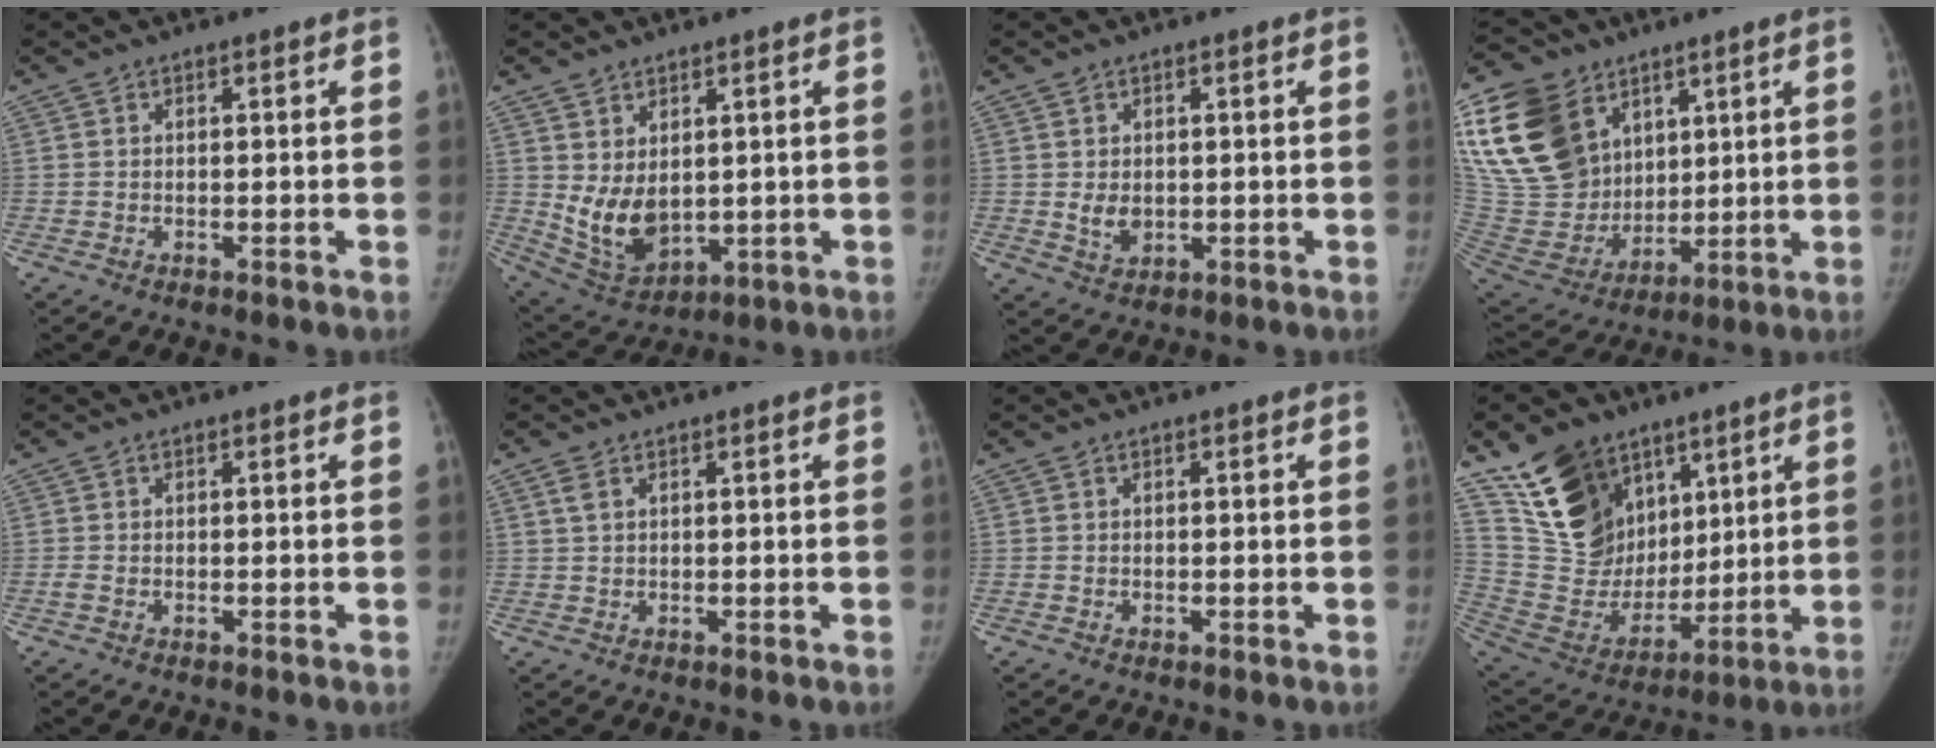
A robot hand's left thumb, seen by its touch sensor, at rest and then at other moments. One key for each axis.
{"total": 8.6, "fx": 1.2, "fy": 5.7, "fz": 6.4, "tx": -0.099, "ty": -0.027, "tz": 0.048}
{"total": 3.1, "fx": 0.0, "fy": 2.3, "fz": 2.0, "tx": -0.027, "ty": -0.015, "tz": 0.008}
{"total": 25.9, "fx": 11.2, "fy": 18.8, "fz": 13.9, "tx": -0.296, "ty": -0.007, "tz": 0.228}
{"total": 0.8, "fx": -0.4, "fy": 0.4, "fz": 0.6, "tx": -0.019, "ty": -0.004, "tz": -0.009}
{"total": 1.7, "fx": 0.9, "fy": 0.9, "fz": 1.2, "tx": -0.030, "ty": 0.005, "tz": 0.022}
{"total": 0.0}
{"total": 19.7, "fx": 11.5, "fy": 13.1, "fz": 9.1, "tx": -0.123, "ty": -0.050, "tz": 0.228}